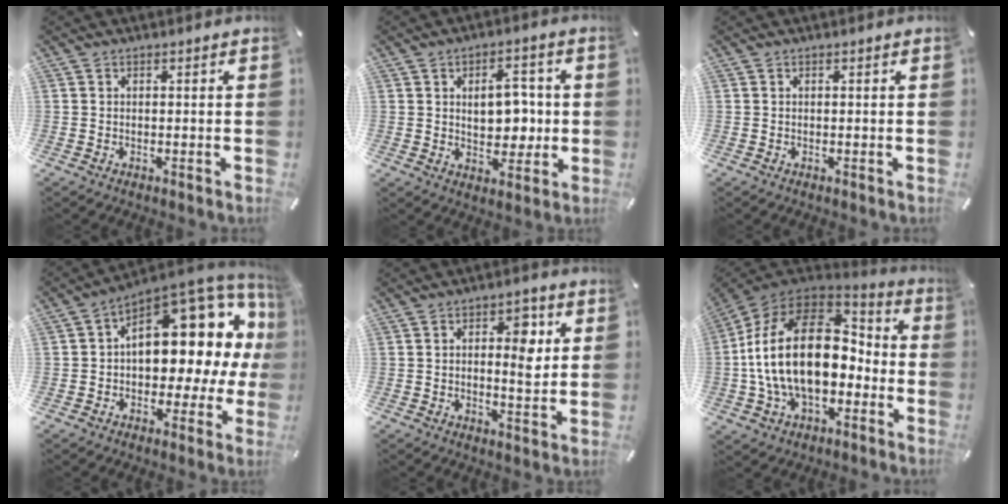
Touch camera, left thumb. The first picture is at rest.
{"total": 10.1, "force": [0.9, 6.6, 7.6], "torque": [-0.097, 0.003, 0.013]}
{"total": 0.0}
{"total": 17.6, "force": [6.9, 10.2, 12.6], "torque": [-0.141, -0.074, 0.111]}
{"total": 7.7, "force": [1.7, 3.8, 6.5], "torque": [-0.079, -0.008, 0.020]}
{"total": 25.4, "force": [-0.7, 16.4, 19.4], "torque": [-0.373, 0.020, -0.006]}